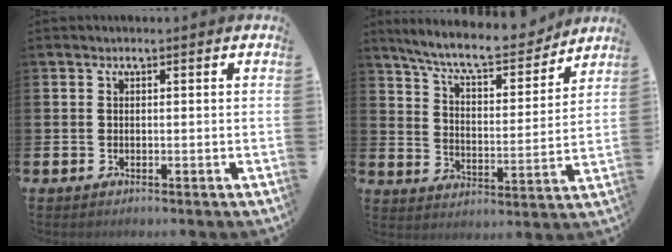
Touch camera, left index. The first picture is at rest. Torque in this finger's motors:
{"motor_torque": [1.15, -0.99, 0.86, 0.21]}